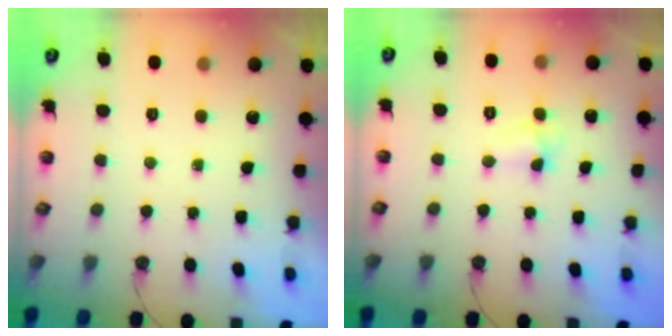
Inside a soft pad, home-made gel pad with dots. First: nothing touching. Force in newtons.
{"total": 2.6, "press": 2.5, "slide": 0.6}